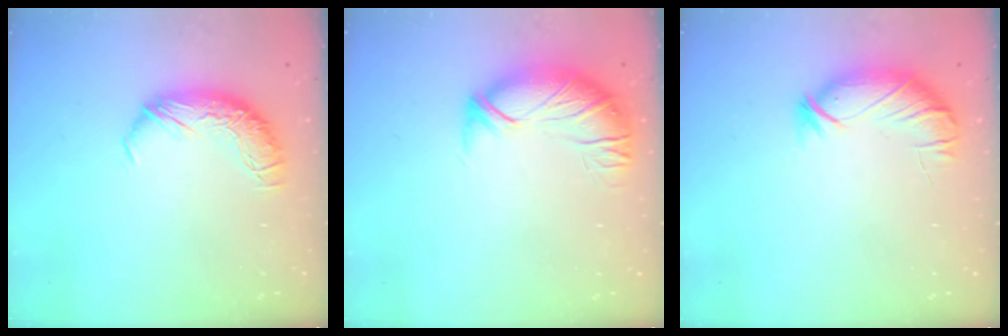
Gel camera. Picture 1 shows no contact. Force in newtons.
{"total": 2.8, "press": 1.3, "slide": 2.5}
{"total": 3.8, "press": 3.5, "slide": 1.4}